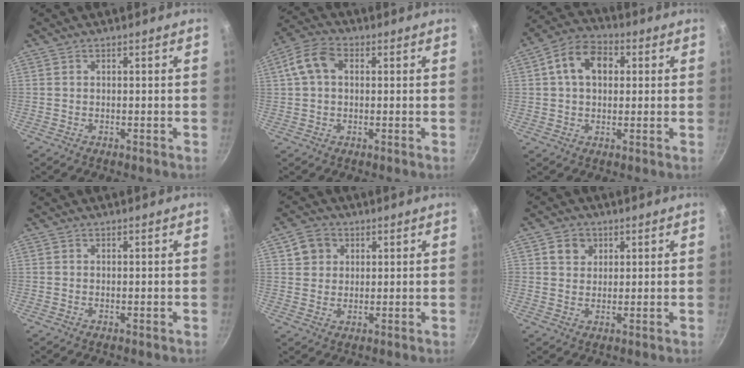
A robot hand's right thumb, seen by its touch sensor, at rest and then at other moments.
{"total": 7.4, "force": [1.4, 5.2, 5.1], "torque": [-0.097, 0.020, 0.015]}
{"total": 10.1, "force": [2.2, 7.1, 6.8], "torque": [-0.092, 0.019, 0.020]}
{"total": 0.0}
{"total": 5.2, "force": [2.0, 4.5, 1.7], "torque": [-0.003, 0.003, 0.033]}
{"total": 4.4, "force": [1.7, 3.8, 1.5], "torque": [0.002, 0.000, 0.027]}